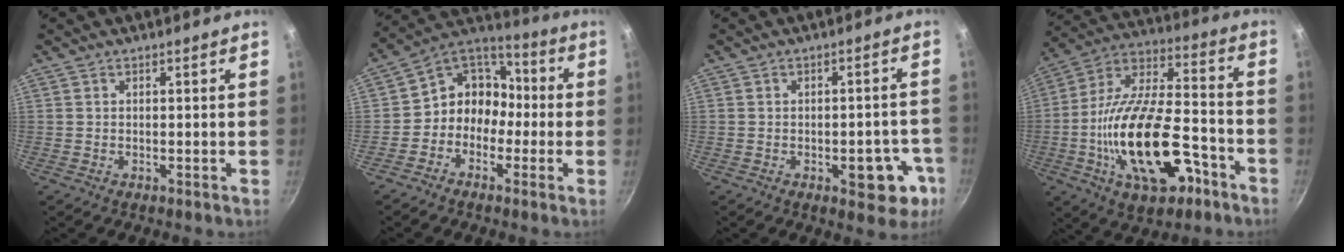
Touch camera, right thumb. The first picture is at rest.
{"total": 10.5, "force": [-2.4, 9.1, 4.6], "torque": [-0.023, 0.055, -0.068]}
{"total": 8.8, "force": [-3.4, 4.5, 6.8], "torque": [-0.042, 0.022, -0.039]}
{"total": 24.5, "force": [-8.6, 11.8, 19.6], "torque": [-0.332, 0.052, -0.142]}